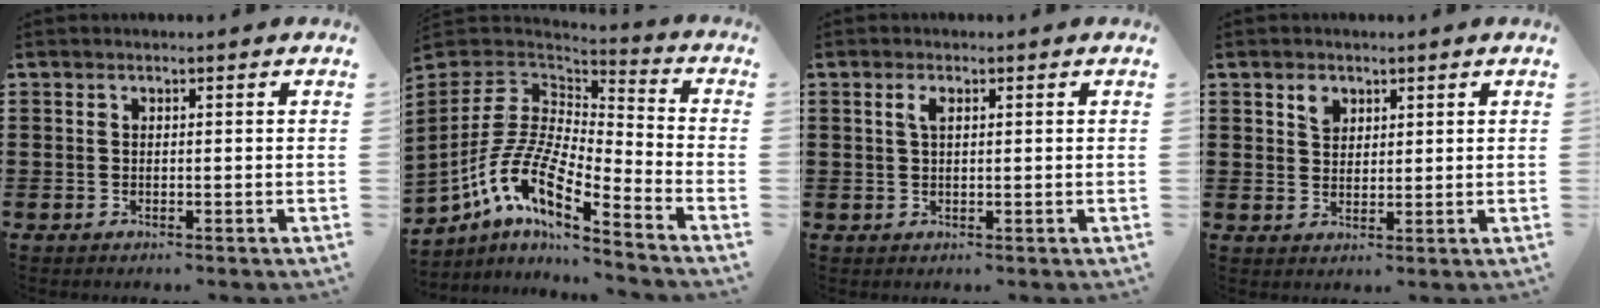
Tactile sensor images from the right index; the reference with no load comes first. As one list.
[{"total": 11.5, "force": [-7.6, 3.4, 7.8], "torque": [-0.188, -0.008, -0.163]}, {"total": 1.8, "force": [0.6, 0.7, 1.6], "torque": [-0.034, 0.006, 0.010]}, {"total": 2.5, "force": [1.6, 1.7, 1.0], "torque": [-0.010, -0.002, 0.027]}]